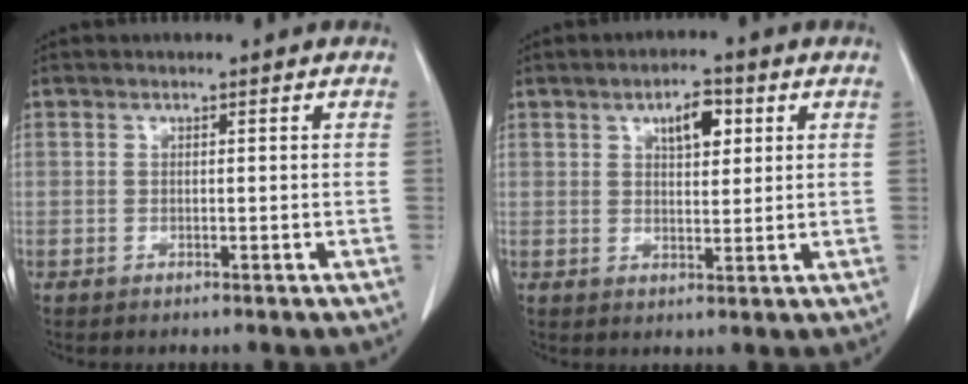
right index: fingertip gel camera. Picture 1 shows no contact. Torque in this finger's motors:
{"motor_torque": [0.43, 0.40, 0.10, 0.05]}